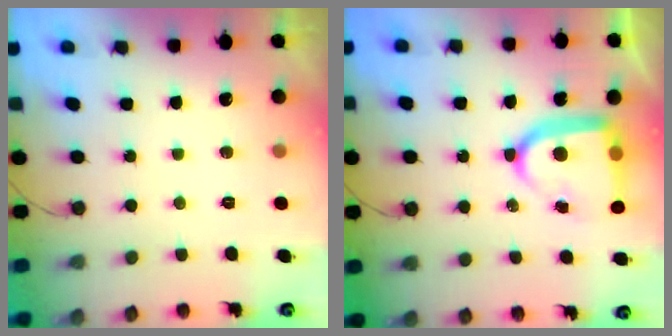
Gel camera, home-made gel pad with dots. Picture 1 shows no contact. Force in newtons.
{"total": 15.7, "press": 15.6, "slide": 1.6}